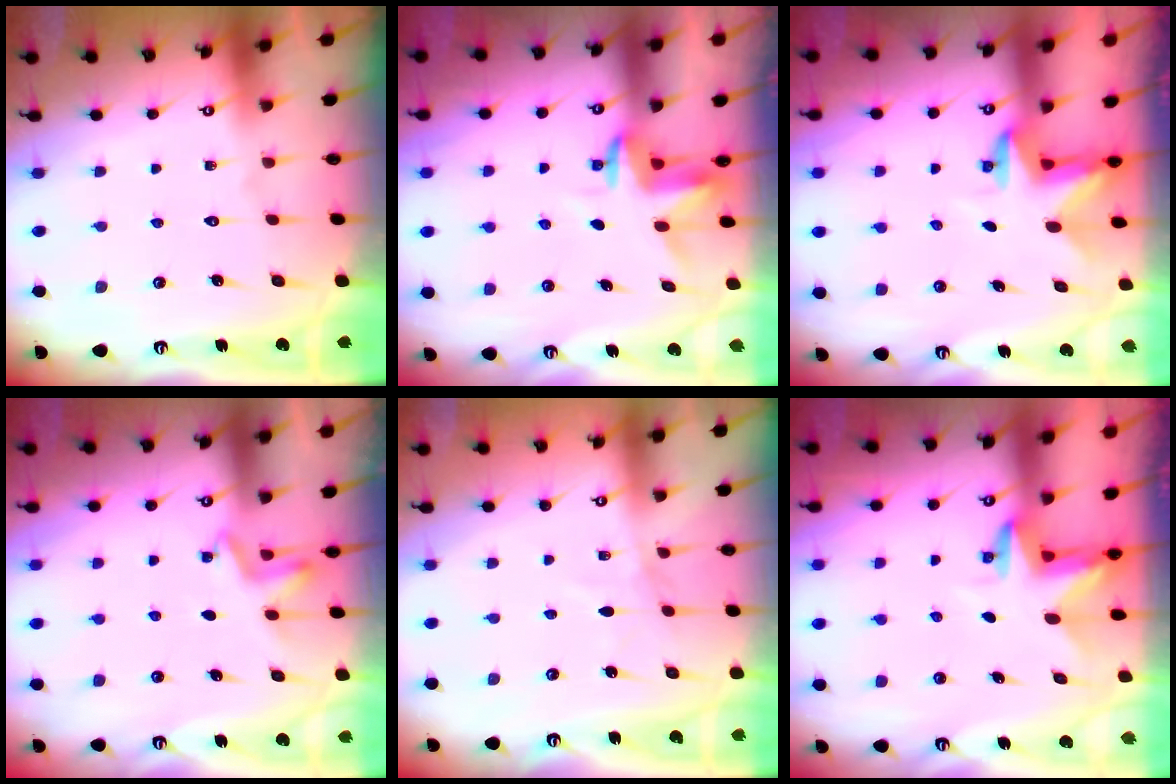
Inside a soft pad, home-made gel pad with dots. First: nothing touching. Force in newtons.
{"total": 3.5, "press": 3.5, "slide": 0.2}
{"total": 2.9, "press": 2.9, "slide": 0.1}
{"total": 2.4, "press": 2.2, "slide": 1.1}
{"total": 2.6, "press": 2.6, "slide": 0.3}
{"total": 3.3, "press": 3.3, "slide": 0.2}